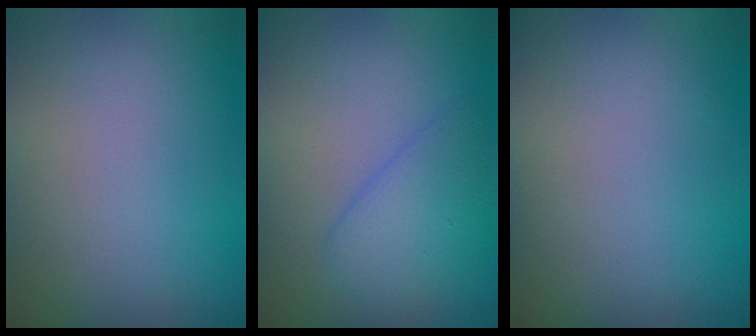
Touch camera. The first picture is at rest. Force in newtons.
{"total": 3.0, "press": 3.0, "slide": 0.2}
{"total": 0.0}